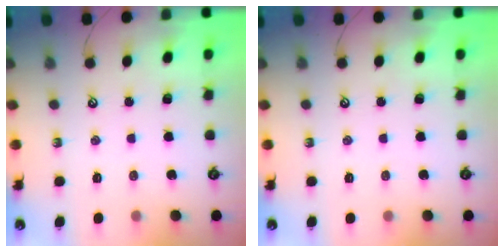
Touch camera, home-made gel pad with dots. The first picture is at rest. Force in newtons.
{"total": 0.0}